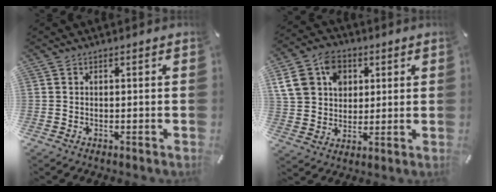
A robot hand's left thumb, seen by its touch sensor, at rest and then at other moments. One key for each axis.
{"total": 12.0, "fx": 4.0, "fy": 9.8, "fz": 5.7, "tx": -0.117, "ty": 0.008, "tz": 0.075}